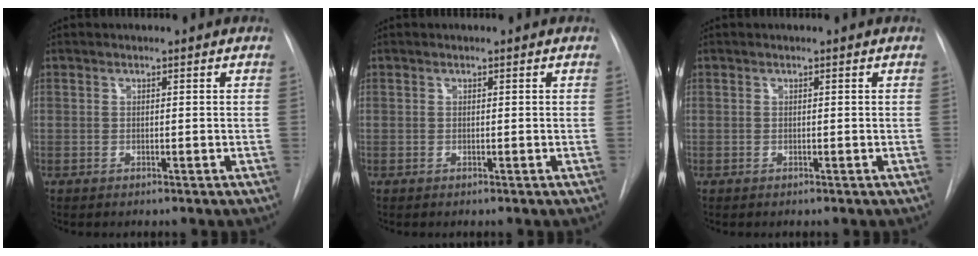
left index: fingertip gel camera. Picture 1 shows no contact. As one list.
[{"total": 0.0}, {"total": 0.0}]